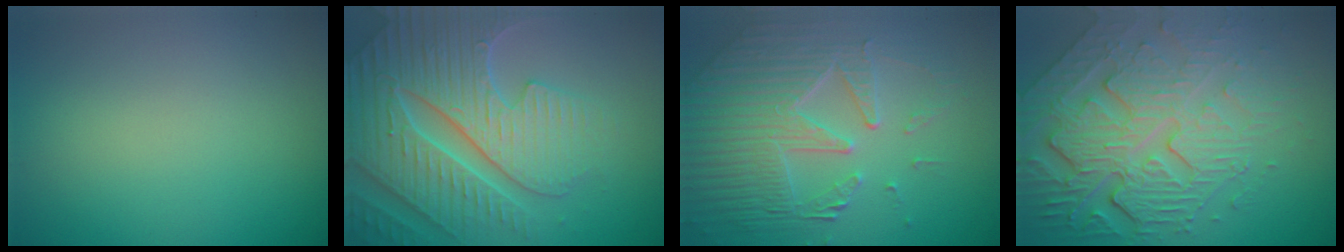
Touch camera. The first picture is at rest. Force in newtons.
{"total": 7.5, "press": 7.3, "slide": 1.8}
{"total": 7.1, "press": 5.3, "slide": 4.7}
{"total": 8.2, "press": 5.8, "slide": 5.8}